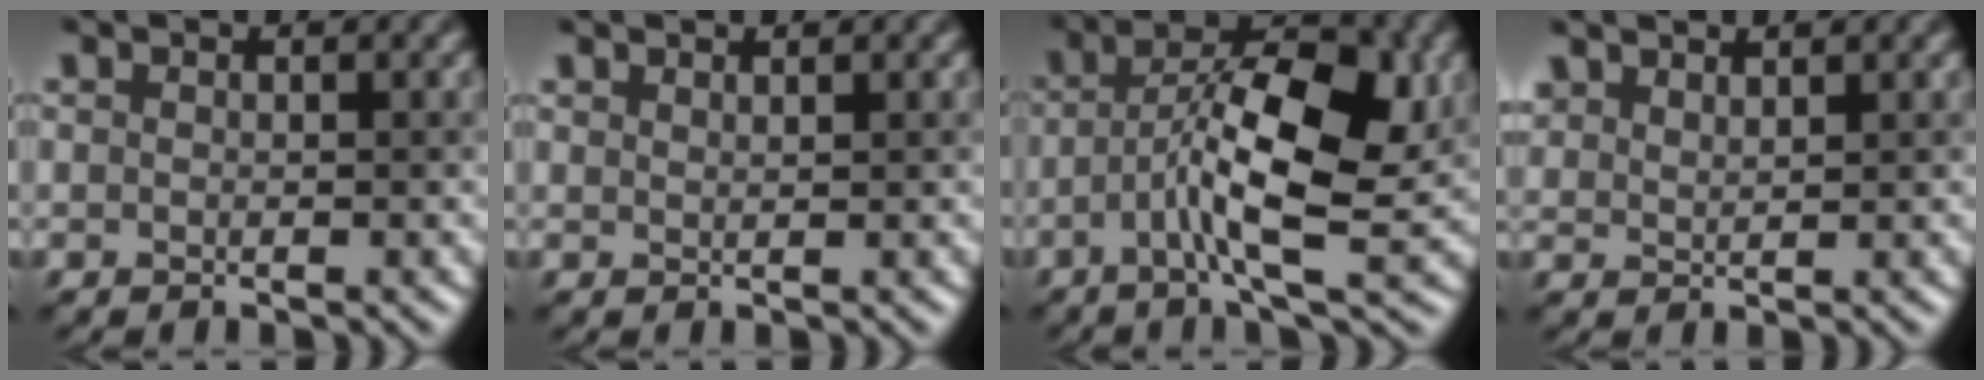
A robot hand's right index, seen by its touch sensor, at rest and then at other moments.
{"total": 0.7, "force": [0.7, -0.1, 0.1], "torque": [-0.001, 0.001, 0.015]}
{"total": 8.7, "force": [-0.9, 2.7, 8.2], "torque": [-0.140, 0.010, -0.022]}
{"total": 1.8, "force": [1.8, 0.1, 0.3], "torque": [-0.009, 0.006, 0.040]}